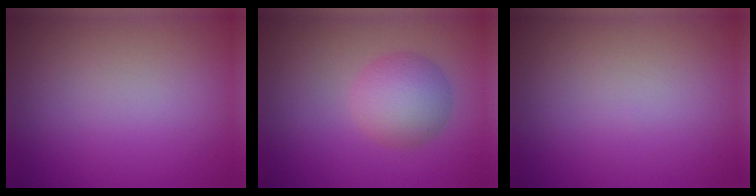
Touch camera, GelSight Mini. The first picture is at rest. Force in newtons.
{"total": 4.0, "press": 4.0, "slide": 0.1}
{"total": 0.0}